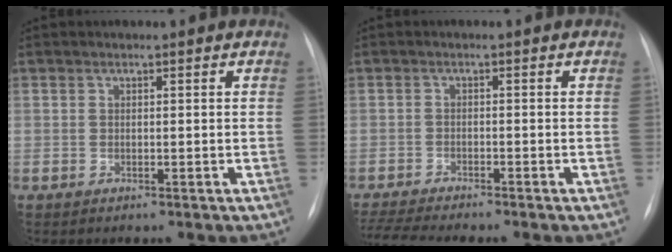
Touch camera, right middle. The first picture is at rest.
{"total": 7.1, "force": [-6.4, -0.3, 3.0], "torque": [-0.053, -0.015, -0.105]}